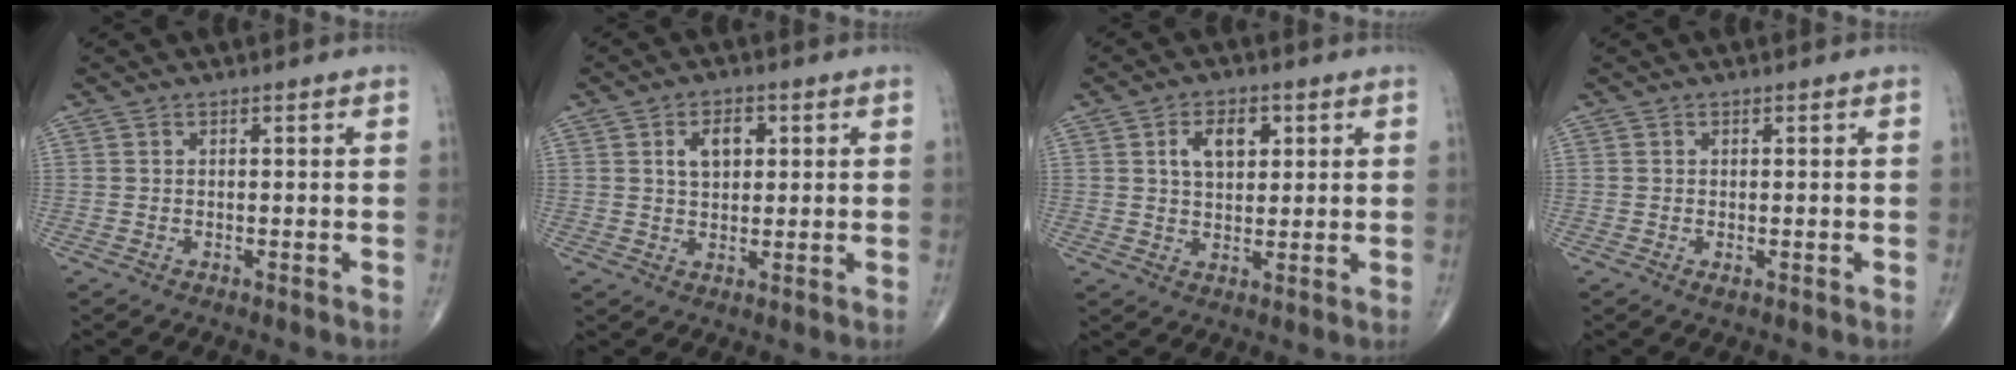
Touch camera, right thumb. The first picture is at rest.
{"total": 5.3, "force": [1.5, 3.3, 3.8], "torque": [-0.047, -0.001, 0.024]}
{"total": 6.5, "force": [2.2, 3.9, 4.7], "torque": [-0.060, -0.005, 0.036]}
{"total": 0.8, "force": [-0.3, 0.3, 0.7], "torque": [-0.011, -0.002, -0.004]}